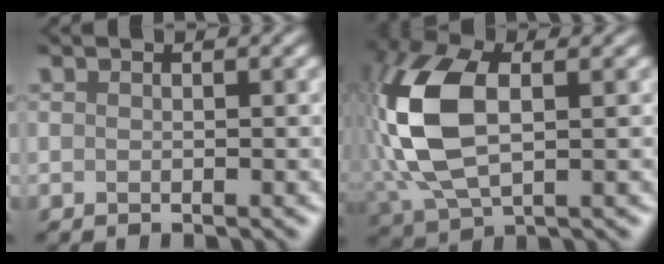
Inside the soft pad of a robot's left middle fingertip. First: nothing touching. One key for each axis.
{"total": 9.6, "fx": 0.2, "fy": 5.5, "fz": 7.9, "tx": -0.222, "ty": 0.005, "tz": 0.018}